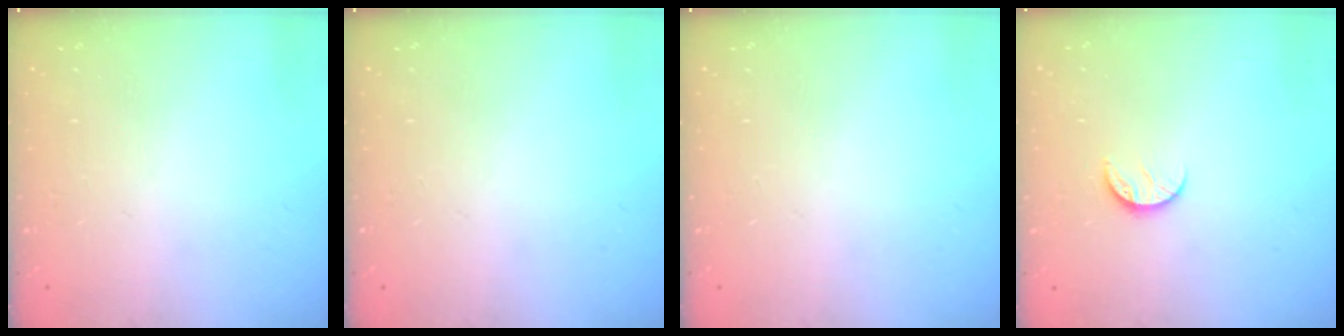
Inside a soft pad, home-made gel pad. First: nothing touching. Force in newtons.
{"total": 0.0}
{"total": 0.0}
{"total": 7.1, "press": 7.0, "slide": 0.7}